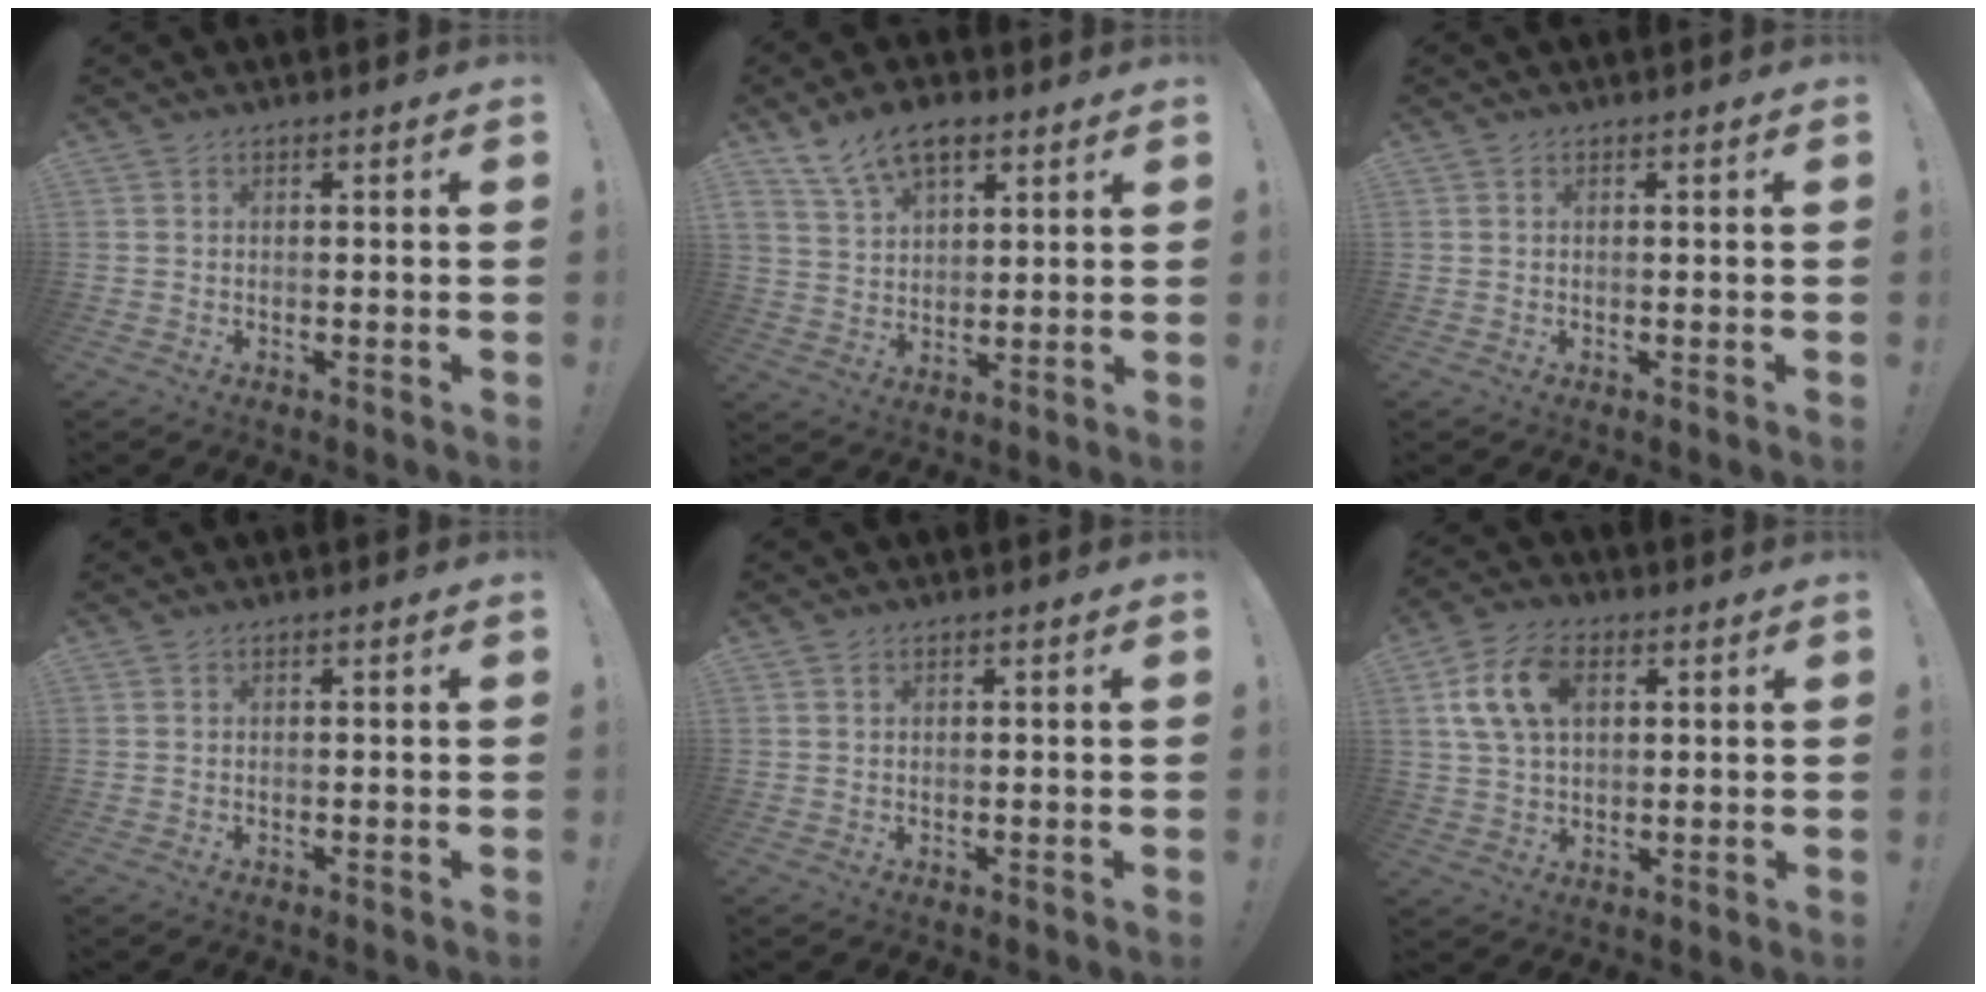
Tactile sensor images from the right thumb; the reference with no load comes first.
{"total": 10.2, "force": [6.7, 5.7, 5.3], "torque": [-0.094, -0.027, 0.130]}
{"total": 0.0}
{"total": 0.0}
{"total": 0.6, "force": [0.4, 0.4, 0.2], "torque": [0.003, -0.002, 0.007]}
{"total": 13.0, "force": [3.8, 8.4, 9.2], "torque": [-0.181, 0.008, 0.075]}